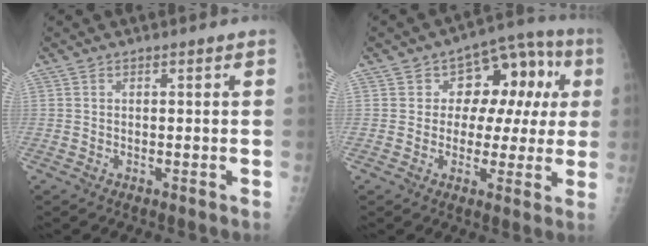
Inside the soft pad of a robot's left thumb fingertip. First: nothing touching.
{"total": 12.0, "force": [2.0, 8.7, 7.9], "torque": [-0.038, 0.034, 0.018]}